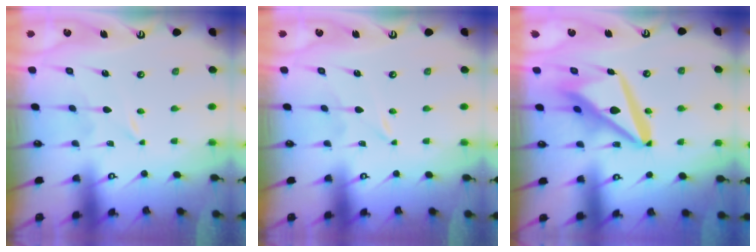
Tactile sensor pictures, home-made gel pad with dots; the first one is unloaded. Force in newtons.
{"total": 0.0}
{"total": 15.5, "press": 15.4, "slide": 1.9}